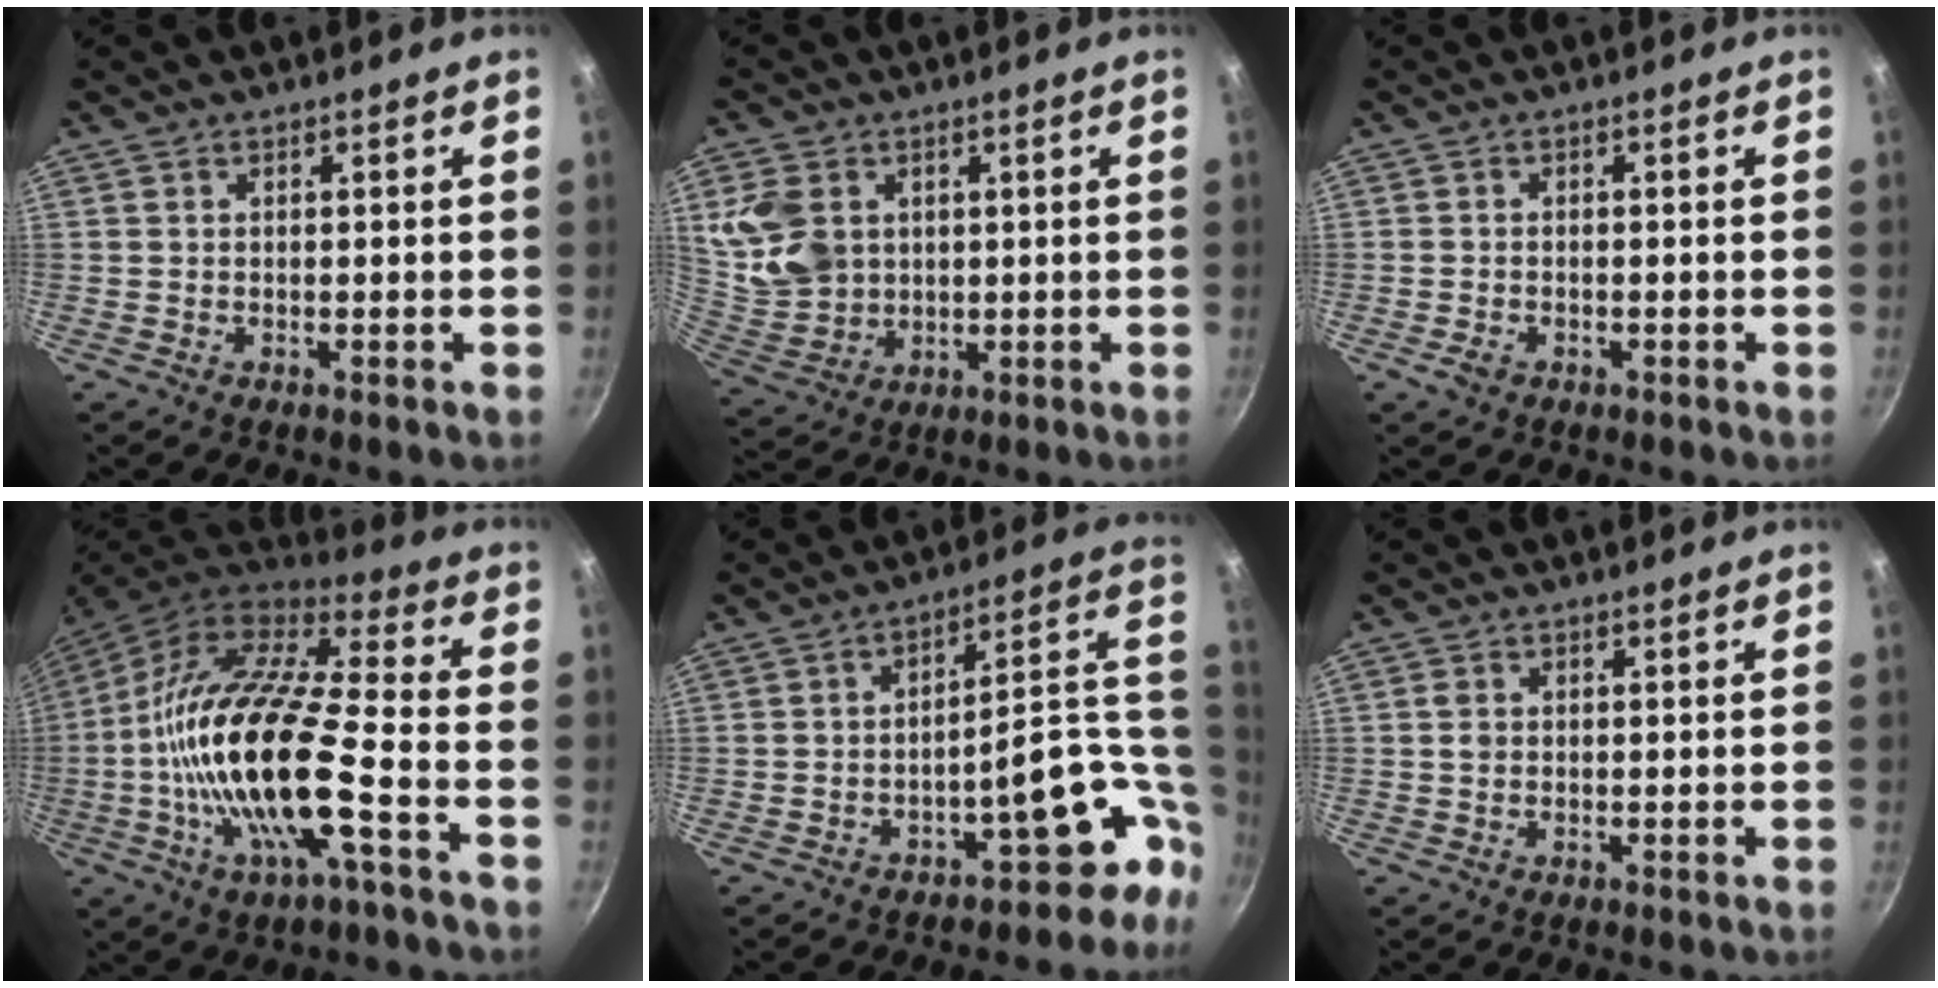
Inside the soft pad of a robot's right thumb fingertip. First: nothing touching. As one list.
[{"total": 10.7, "force": [2.7, 8.4, 6.0], "torque": [-0.101, -0.015, 0.072]}, {"total": 2.4, "force": [-1.2, 1.6, 1.3], "torque": [-0.026, 0.008, -0.019]}, {"total": 23.3, "force": [-6.1, 6.9, 21.5], "torque": [-0.397, 0.028, -0.129]}, {"total": 14.5, "force": [-4.4, 8.0, 11.3], "torque": [-0.075, 0.051, -0.057]}, {"total": 1.3, "force": [0.1, 1.1, 0.7], "torque": [-0.013, 0.004, 0.000]}]